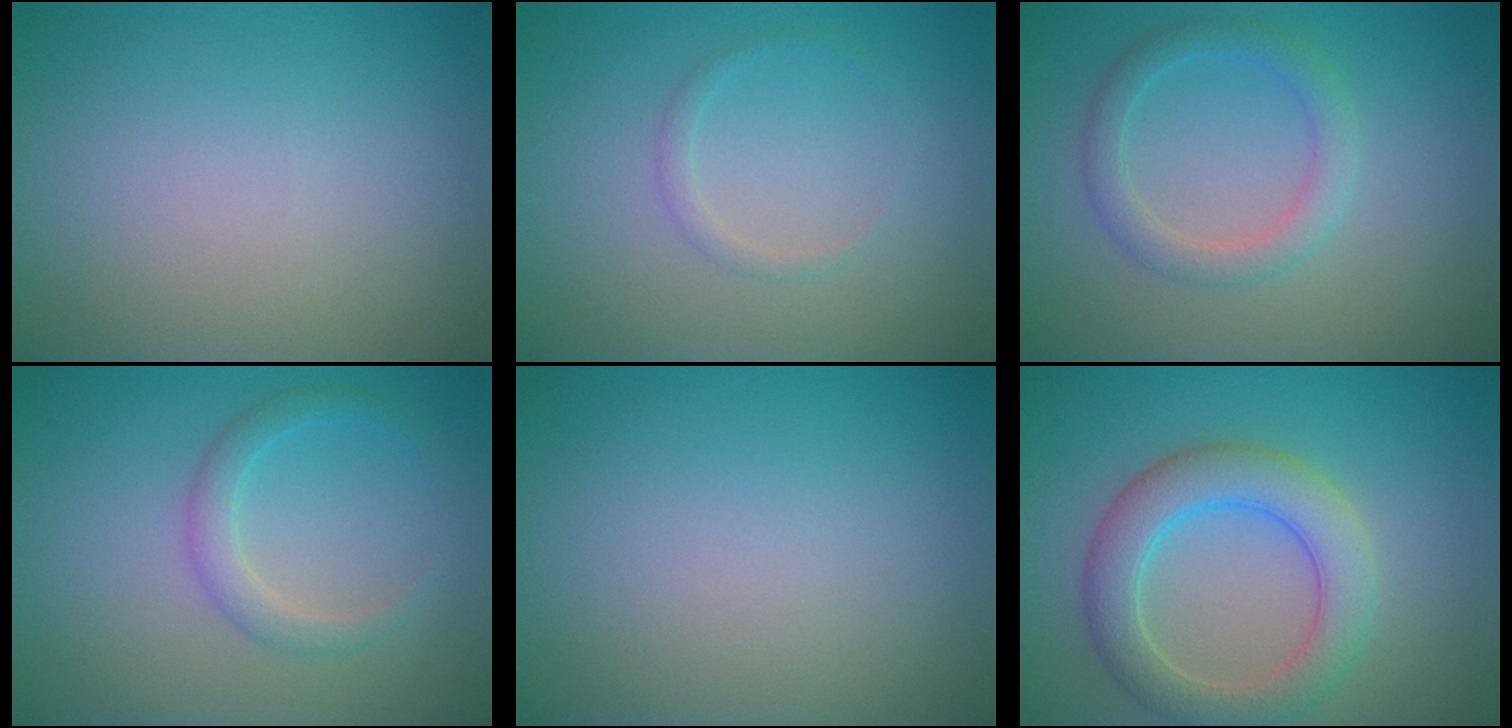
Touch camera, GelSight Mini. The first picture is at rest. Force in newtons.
{"total": 0.9, "press": 0.9, "slide": 0.0}
{"total": 2.6, "press": 2.6, "slide": 0.2}
{"total": 2.1, "press": 2.1, "slide": 0.1}
{"total": 0.0}
{"total": 5.4, "press": 5.4, "slide": 0.3}